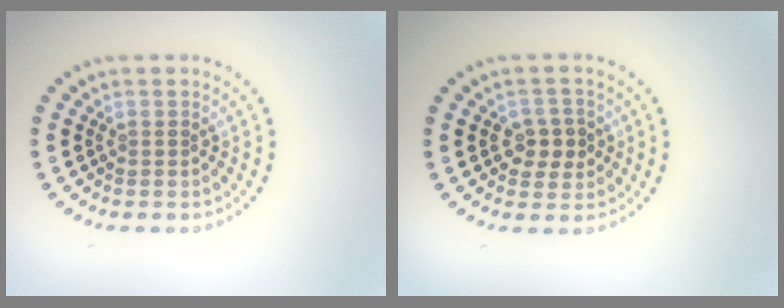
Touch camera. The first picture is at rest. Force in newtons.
{"total": 2.6, "press": 2.5, "slide": 0.5}